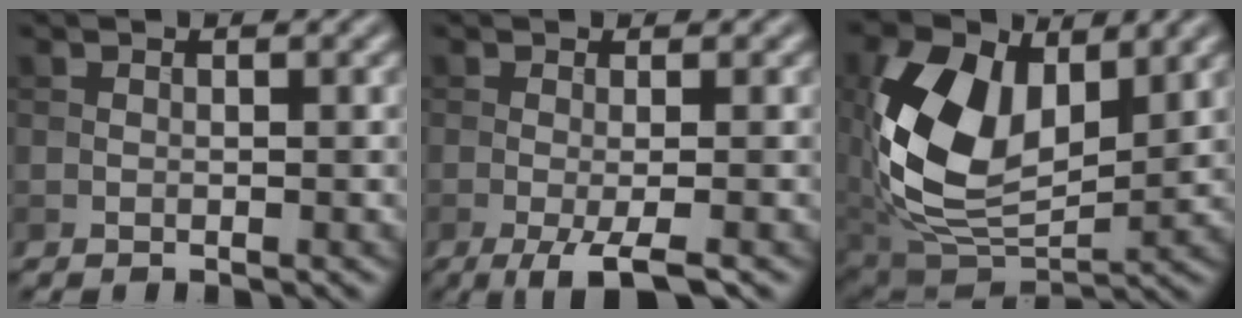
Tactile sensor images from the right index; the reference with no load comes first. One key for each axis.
{"total": 3.9, "fx": -1.6, "fy": 0.7, "fz": 3.5, "tx": -0.055, "ty": 0.001, "tz": -0.035}
{"total": 11.9, "fx": 2.4, "fy": 7.3, "fz": 9.1, "tx": -0.194, "ty": -0.002, "tz": 0.038}